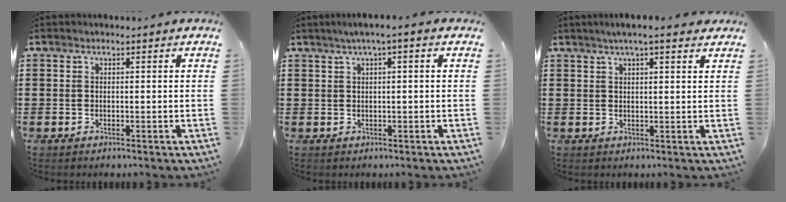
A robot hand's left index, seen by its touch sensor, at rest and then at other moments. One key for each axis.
{"total": 1.7, "fx": 0.1, "fy": 0.0, "fz": 1.7, "tx": -0.028, "ty": -0.001, "tz": 0.001}
{"total": 3.8, "fx": 2.7, "fy": 0.4, "fz": 2.6, "tx": -0.056, "ty": 0.007, "tz": 0.047}